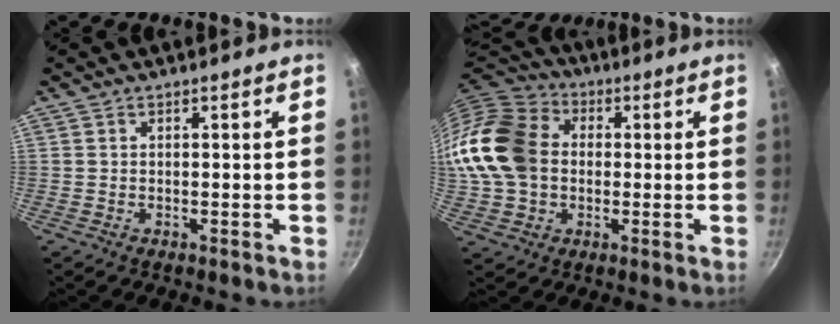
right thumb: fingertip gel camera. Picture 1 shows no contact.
{"total": 19.3, "force": [0.8, 15.0, 12.2], "torque": [-0.240, 0.035, 0.006]}